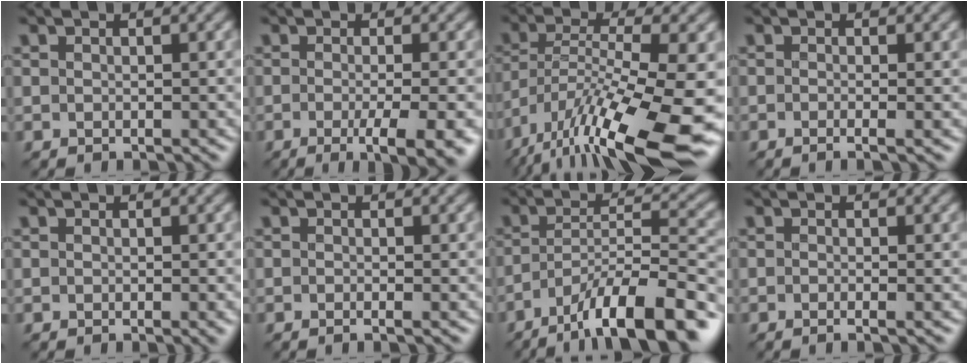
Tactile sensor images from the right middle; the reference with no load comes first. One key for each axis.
{"total": 6.2, "fx": -2.2, "fy": 1.6, "fz": 5.5, "tx": -0.069, "ty": -0.012, "tz": -0.028}
{"total": 14.7, "fx": -8.3, "fy": 3.9, "fz": 11.5, "tx": -0.217, "ty": -0.005, "tz": -0.140}
{"total": 1.7, "fx": -0.4, "fy": 0.5, "fz": 1.6, "tx": -0.020, "ty": -0.009, "tz": -0.015}
{"total": 0.9, "fx": -0.2, "fy": 0.1, "fz": 0.9, "tx": -0.011, "ty": -0.004, "tz": -0.003}
{"total": 1.0, "fx": -0.3, "fy": 0.3, "fz": 0.9, "tx": -0.013, "ty": -0.009, "tz": -0.008}
{"total": 12.0, "fx": -8.0, "fy": 3.2, "fz": 8.4, "tx": -0.135, "ty": 0.011, "tz": -0.136}
{"total": 1.3, "fx": -0.3, "fy": 0.4, "fz": 1.2, "tx": -0.016, "ty": -0.008, "tz": -0.012}